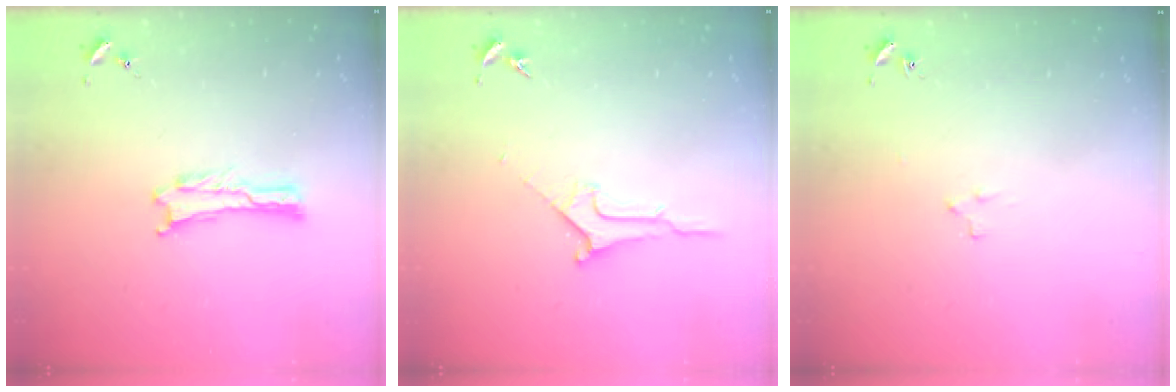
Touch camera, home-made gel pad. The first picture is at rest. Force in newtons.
{"total": 1.8, "press": 1.7, "slide": 0.2}
{"total": 2.2, "press": 2.2, "slide": 0.2}